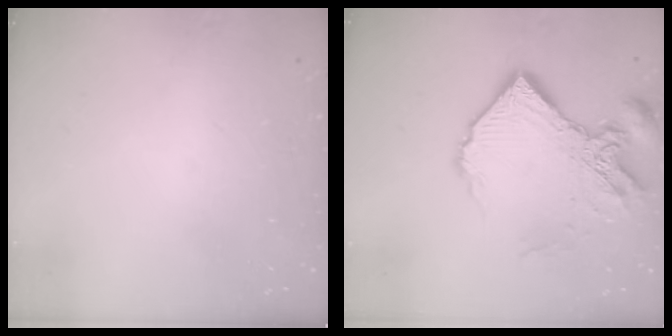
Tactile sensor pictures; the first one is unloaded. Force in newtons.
{"total": 15.1, "press": 15.1, "slide": 1.4}